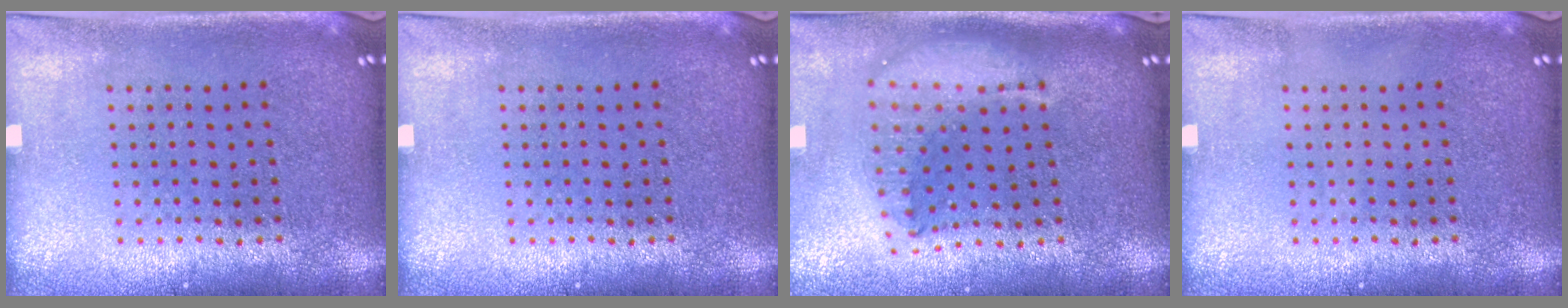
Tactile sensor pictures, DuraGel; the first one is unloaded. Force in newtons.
{"total": 0.0}
{"total": 2.1, "press": 1.7, "slide": 1.3}
{"total": 0.0}